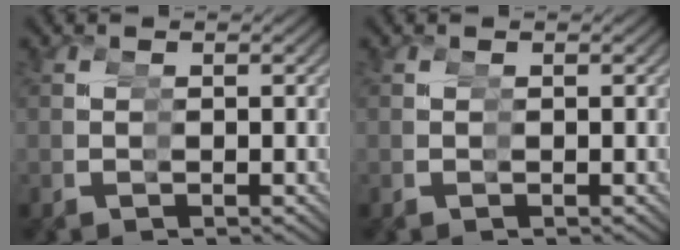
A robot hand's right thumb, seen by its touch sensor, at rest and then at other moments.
{"total": 0.0}